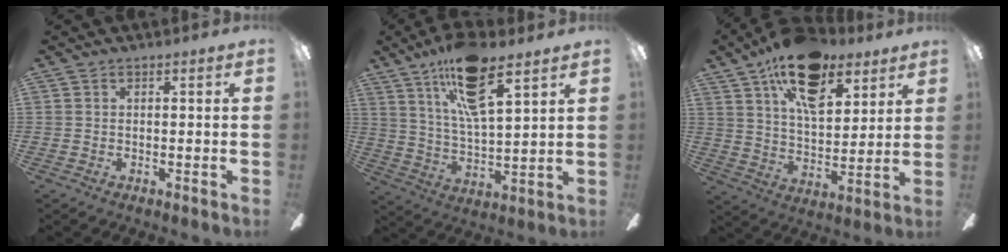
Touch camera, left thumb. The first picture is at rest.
{"total": 16.7, "force": [10.6, 5.1, 11.8], "torque": [-0.210, -0.037, 0.176]}
{"total": 18.5, "force": [11.7, 9.2, 11.0], "torque": [-0.183, -0.047, 0.204]}